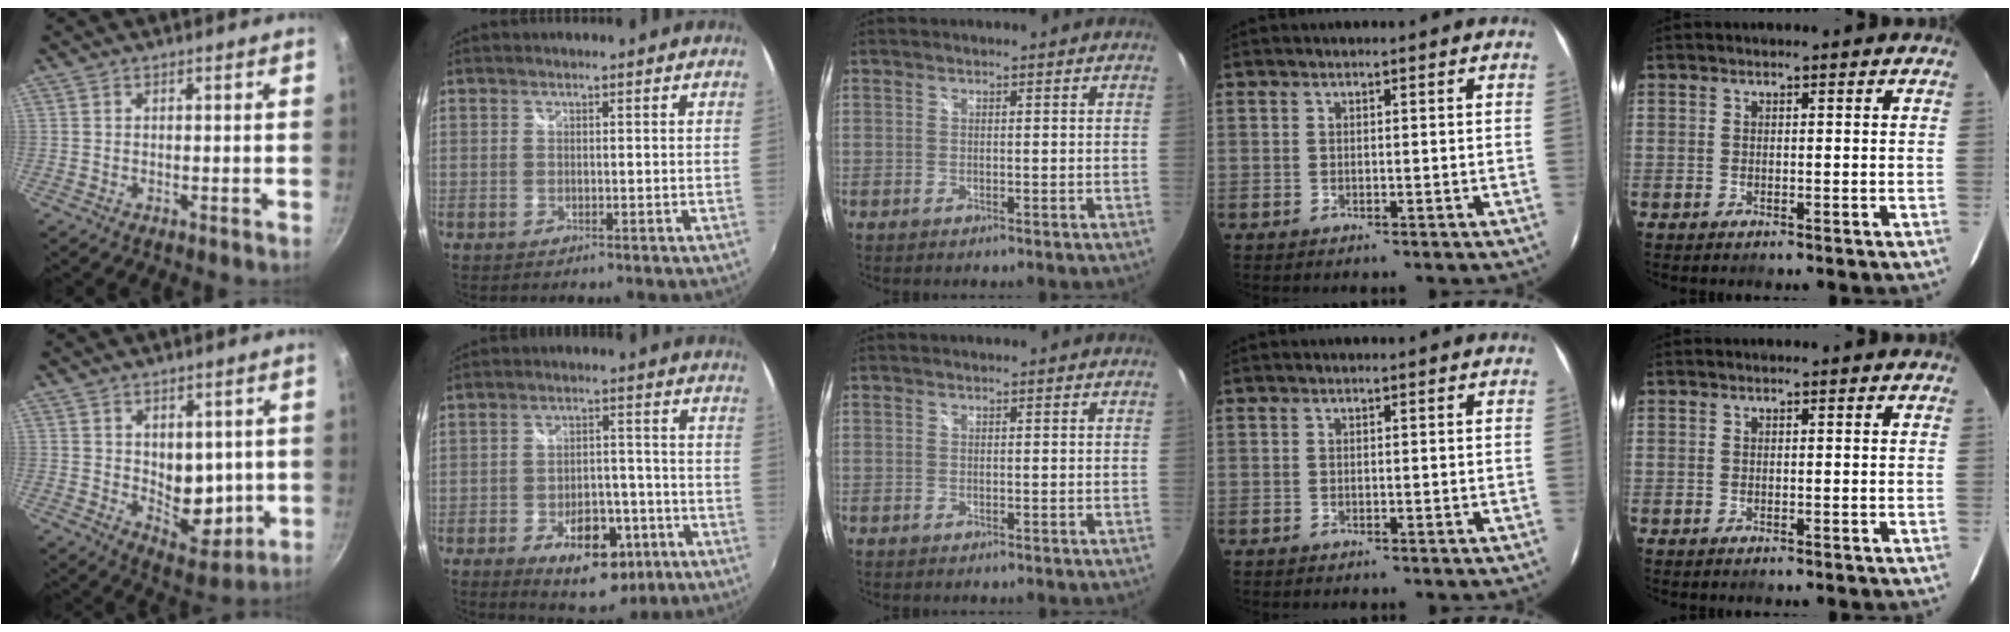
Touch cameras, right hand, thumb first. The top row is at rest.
{"thumb": {"total": 10.3, "force": [0.8, 7.0, 7.5], "torque": [-0.065, -0.035, 0.024]}, "index": {"total": 12.8, "force": [-6.4, 7.0, 8.6], "torque": [-0.138, 0.011, -0.078]}}